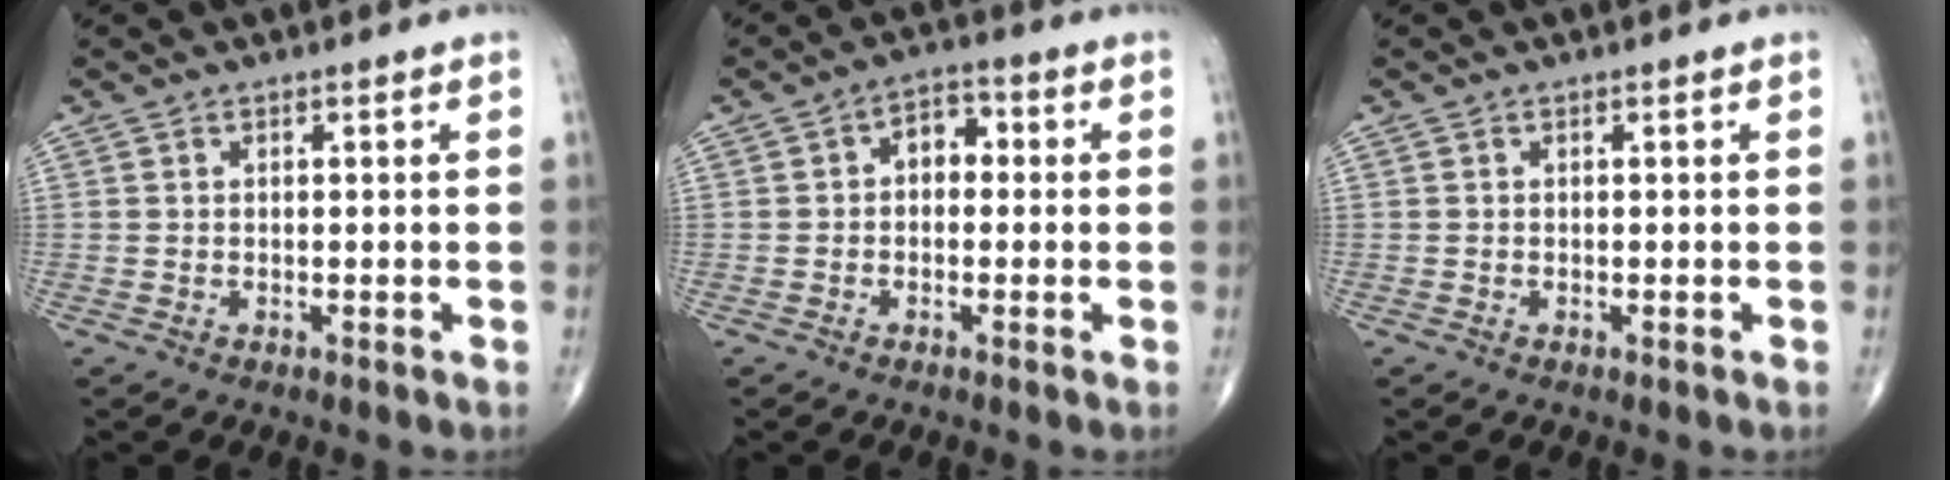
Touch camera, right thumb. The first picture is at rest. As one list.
[{"total": 4.7, "force": [0.1, 3.3, 3.3], "torque": [-0.025, 0.019, -0.013]}, {"total": 0.0}]